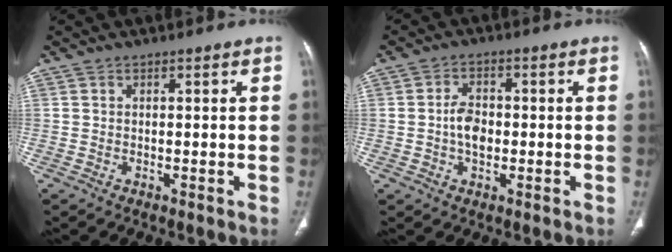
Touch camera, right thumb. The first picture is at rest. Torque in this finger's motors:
{"motor_torque": [1.09, 0.77, 0.61, -0.66, 0.02]}